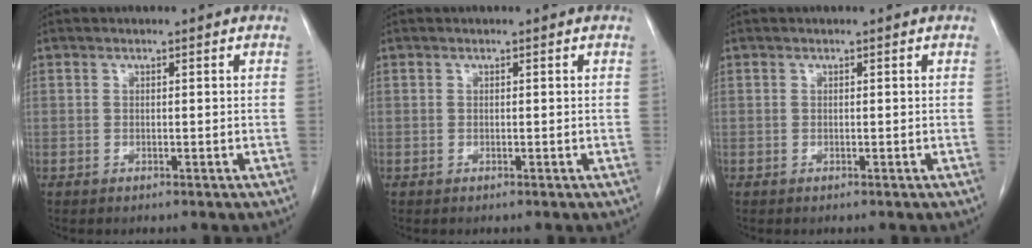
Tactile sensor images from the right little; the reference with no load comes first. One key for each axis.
{"total": 0.0}
{"total": 0.0}